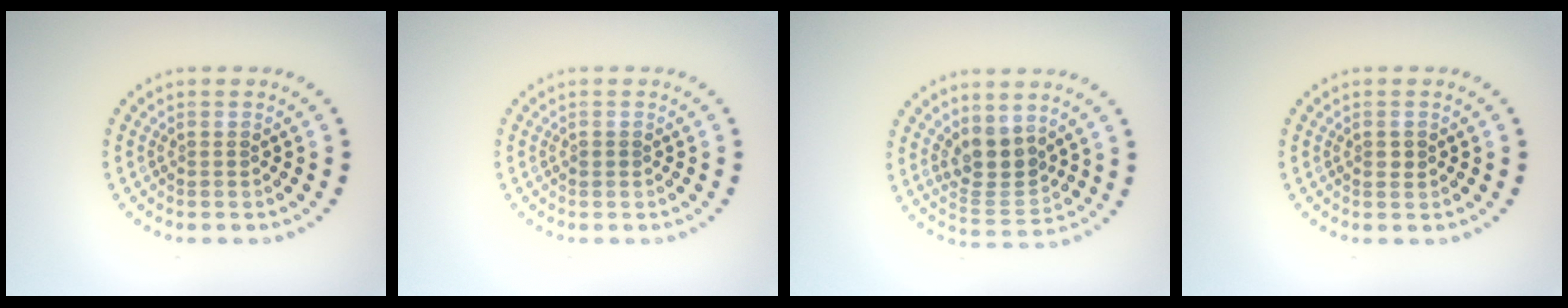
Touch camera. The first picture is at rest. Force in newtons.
{"total": 0.7, "press": 0.7, "slide": 0.1}
{"total": 3.8, "press": 3.2, "slide": 1.9}
{"total": 1.0, "press": 1.0, "slide": 0.1}